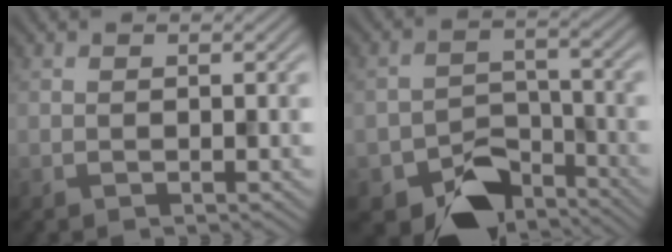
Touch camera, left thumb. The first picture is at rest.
{"total": 8.8, "force": [-6.3, 4.9, 3.7], "torque": [-0.057, -0.018, -0.107]}